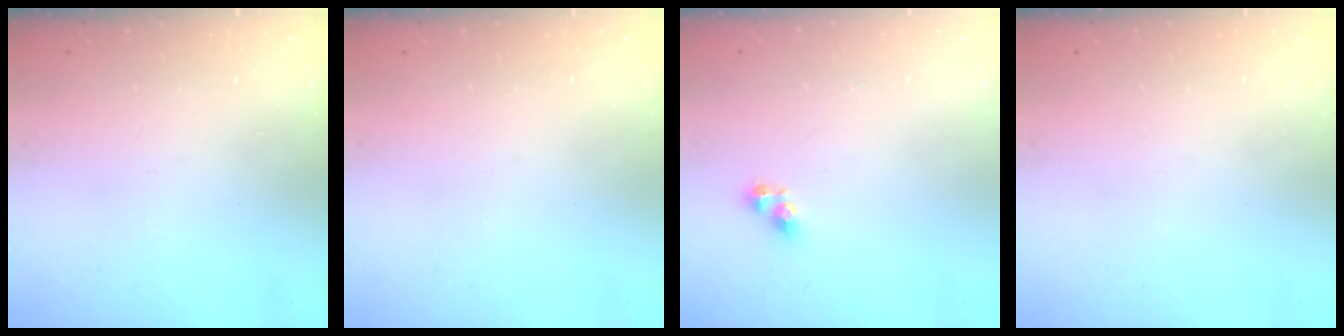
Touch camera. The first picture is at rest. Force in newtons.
{"total": 0.0}
{"total": 5.1, "press": 5.1, "slide": 0.6}
{"total": 0.0}